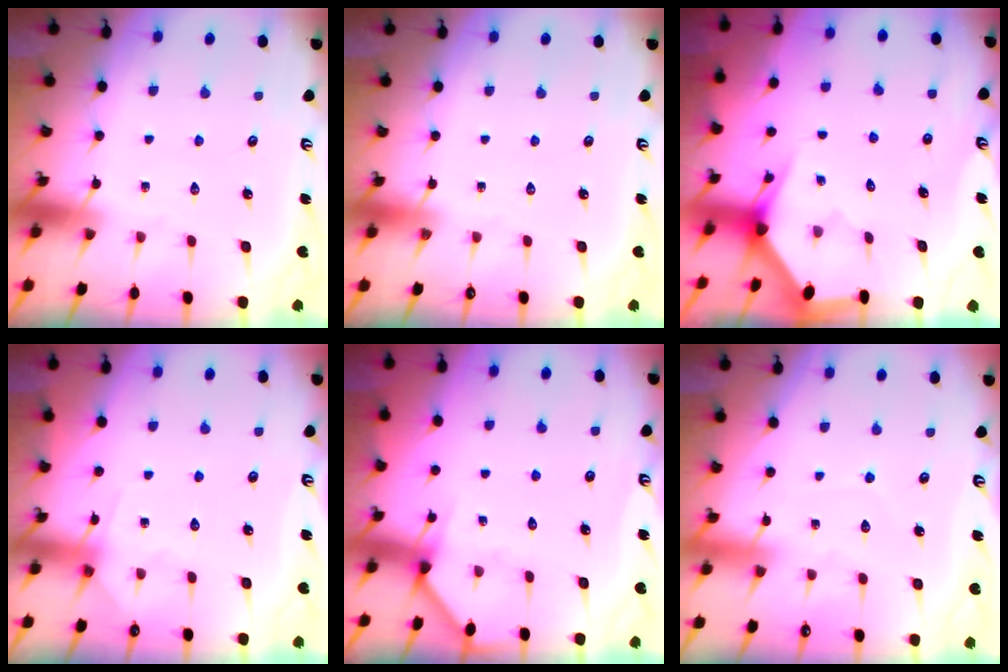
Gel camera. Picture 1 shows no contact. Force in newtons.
{"total": 0.0}
{"total": 3.2, "press": 3.2, "slide": 0.1}
{"total": 5.0, "press": 4.9, "slide": 0.6}
{"total": 3.0, "press": 3.0, "slide": 0.2}
{"total": 2.8, "press": 2.7, "slide": 0.4}